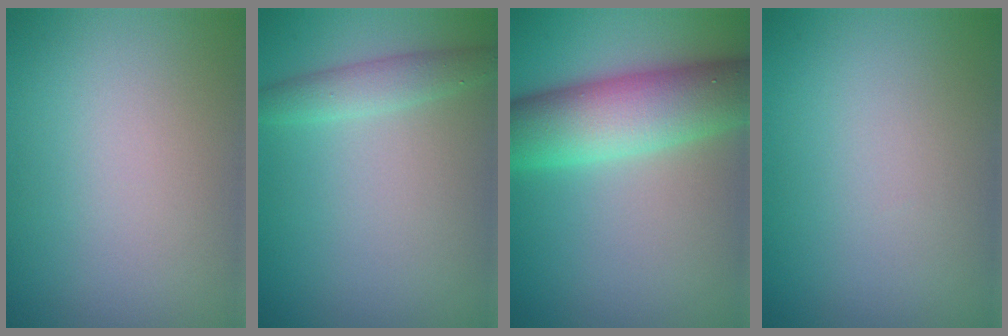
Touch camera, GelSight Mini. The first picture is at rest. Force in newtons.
{"total": 2.2, "press": 2.2, "slide": 0.0}
{"total": 8.6, "press": 8.6, "slide": 0.4}
{"total": 0.0}